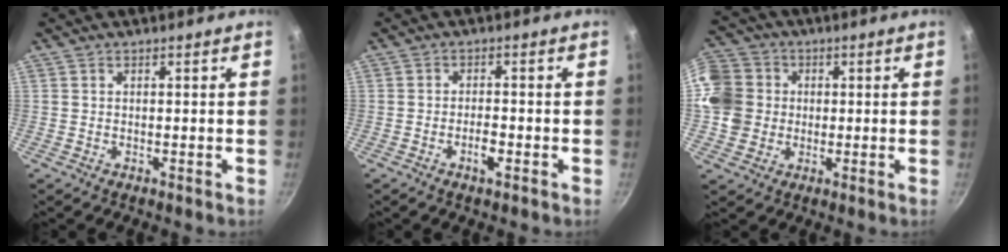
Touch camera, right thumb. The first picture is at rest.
{"total": 2.9, "force": [-1.4, 1.0, 2.3], "torque": [-0.037, 0.012, -0.025]}
{"total": 12.1, "force": [0.7, 11.0, 4.9], "torque": [-0.082, 0.018, 0.001]}